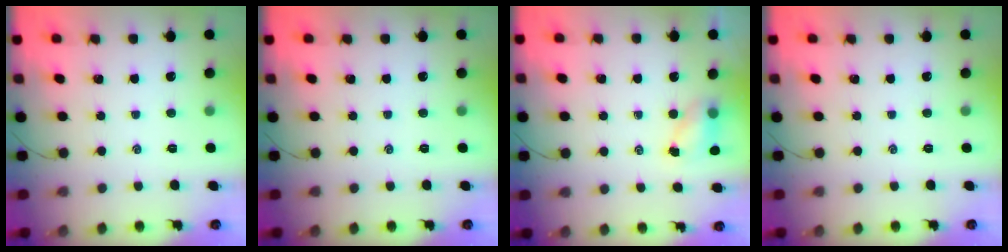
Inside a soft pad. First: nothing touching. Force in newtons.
{"total": 0.0}
{"total": 4.9, "press": 4.8, "slide": 0.8}
{"total": 0.0}